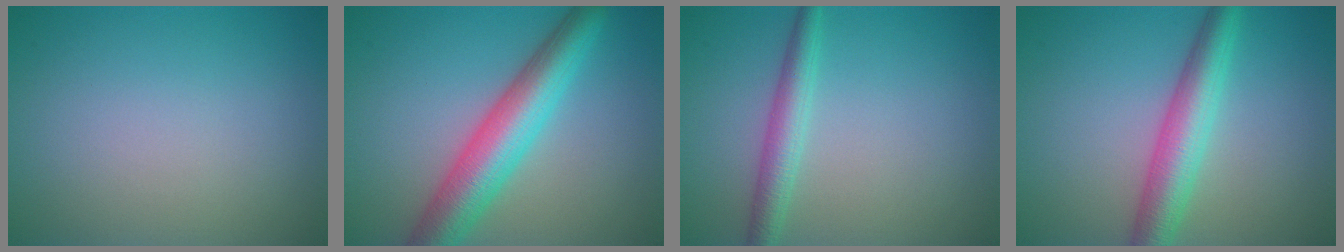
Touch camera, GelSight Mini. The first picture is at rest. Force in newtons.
{"total": 7.0, "press": 7.0, "slide": 0.3}
{"total": 2.8, "press": 2.8, "slide": 0.1}
{"total": 5.0, "press": 5.0, "slide": 0.2}